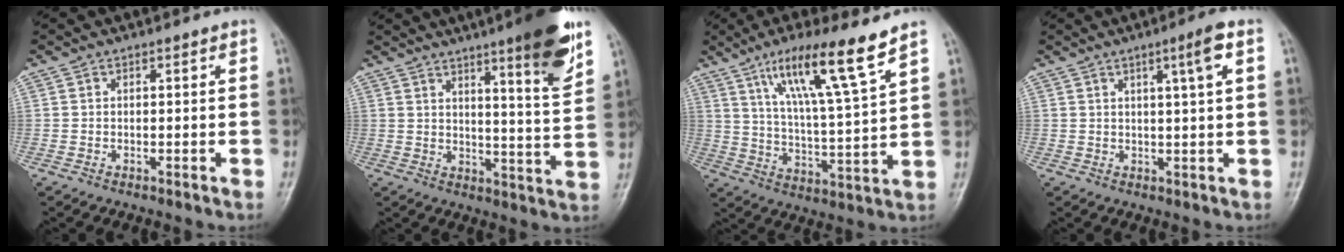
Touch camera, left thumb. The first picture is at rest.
{"total": 13.6, "force": [8.3, 1.4, 10.7], "torque": [-0.137, -0.049, 0.117]}
{"total": 15.0, "force": [9.3, 0.8, 11.7], "torque": [-0.201, -0.045, 0.166]}
{"total": 4.8, "force": [1.9, -0.2, 4.5], "torque": [-0.074, -0.001, 0.032]}